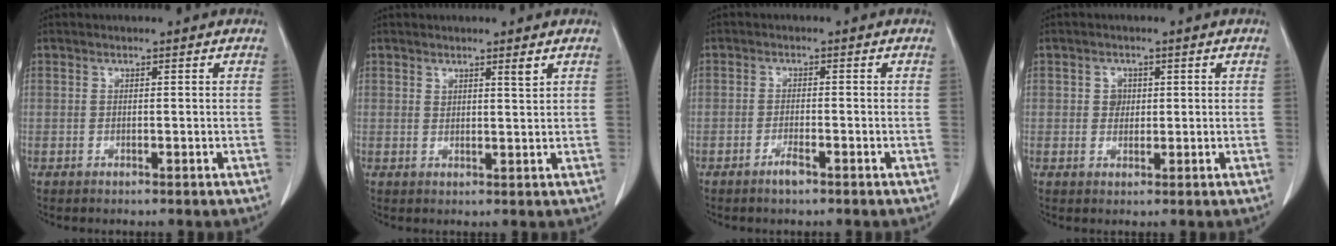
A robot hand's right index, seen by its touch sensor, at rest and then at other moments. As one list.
[{"total": 1.7, "force": [1.3, 0.0, 1.1], "torque": [-0.019, -0.007, 0.020]}, {"total": 1.9, "force": [-1.3, 0.3, 1.4], "torque": [-0.025, 0.000, -0.021]}, {"total": 2.0, "force": [0.4, 1.7, 0.9], "torque": [-0.010, 0.001, 0.004]}]